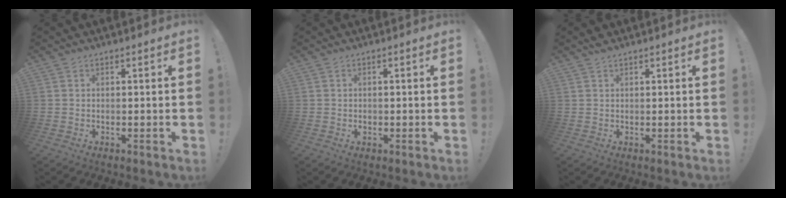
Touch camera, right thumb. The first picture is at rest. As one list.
[{"total": 0.6, "force": [-0.2, 0.6, 0.1], "torque": [0.003, -0.001, -0.006]}, {"total": 0.9, "force": [0.8, 0.1, 0.5], "torque": [-0.008, -0.001, 0.014]}]